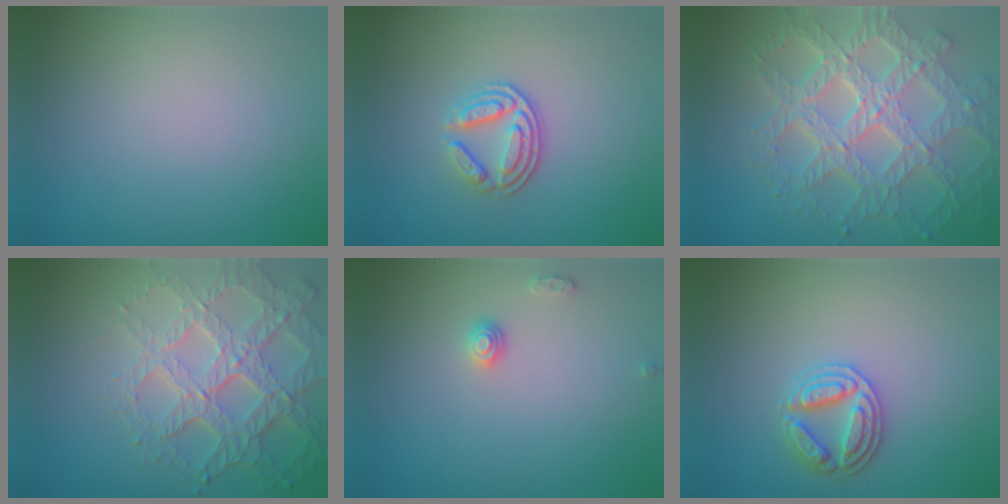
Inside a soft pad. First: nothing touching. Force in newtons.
{"total": 3.5, "press": 2.7, "slide": 2.2}
{"total": 8.1, "press": 5.9, "slide": 5.6}
{"total": 7.3, "press": 5.1, "slide": 5.1}
{"total": 1.2, "press": 1.2, "slide": 0.0}
{"total": 2.9, "press": 2.9, "slide": 0.5}